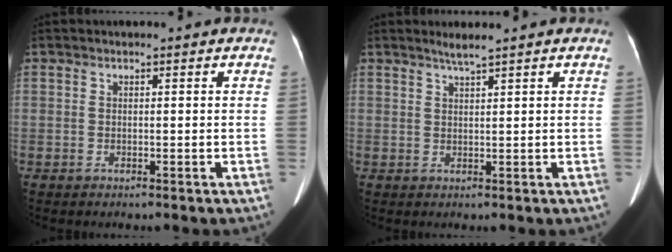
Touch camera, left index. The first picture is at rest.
{"total": 1.7, "force": [1.4, -0.5, 0.8], "torque": [-0.019, 0.001, 0.031]}